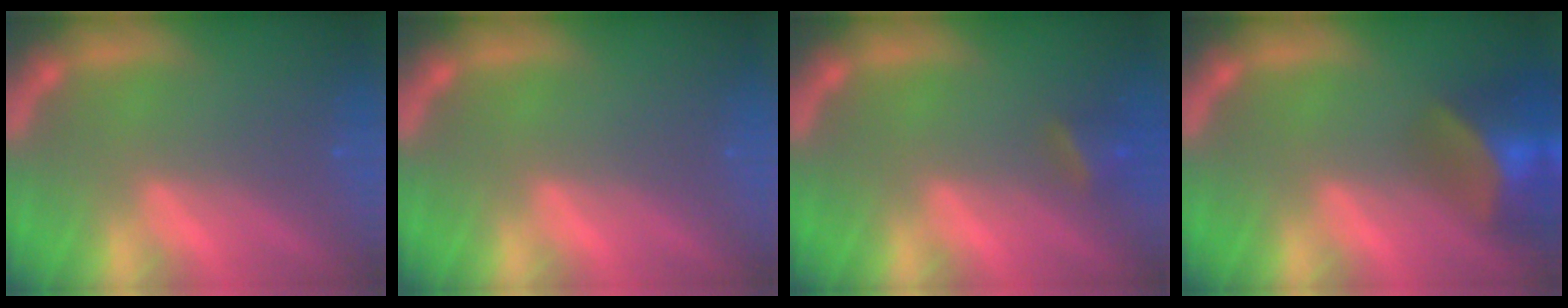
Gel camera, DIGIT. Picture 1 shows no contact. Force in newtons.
{"total": 0.0}
{"total": 2.4}
{"total": 9.0}